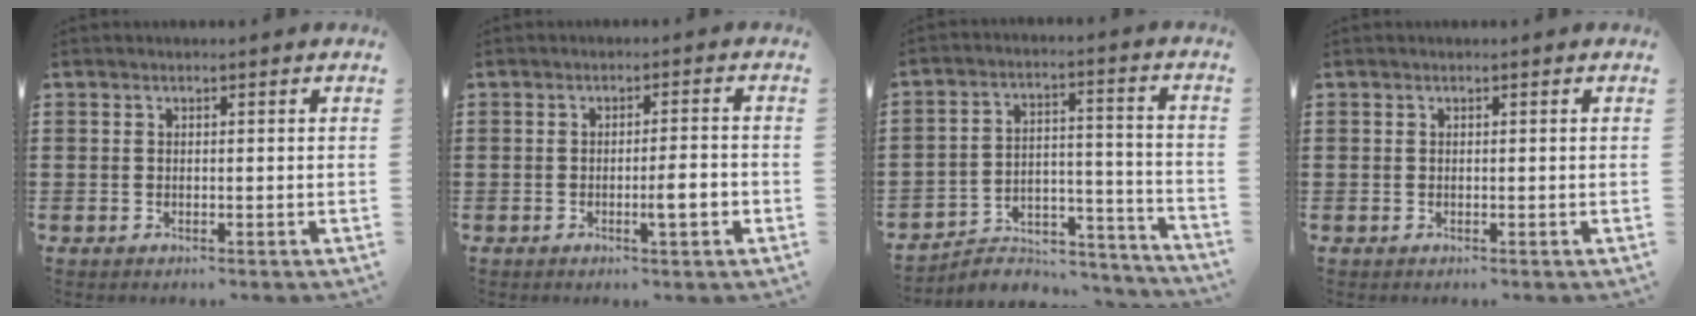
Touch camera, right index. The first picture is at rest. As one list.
[{"total": 4.1, "force": [-1.3, 0.5, 3.8], "torque": [-0.062, -0.001, -0.022]}, {"total": 4.9, "force": [-4.6, 1.6, 1.0], "torque": [-0.018, 0.008, -0.089]}, {"total": 0.0}]